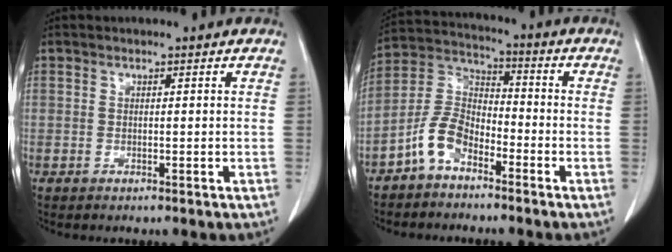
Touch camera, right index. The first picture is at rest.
{"total": 4.8, "force": [-2.9, 2.6, 2.9], "torque": [-0.066, 0.012, -0.057]}